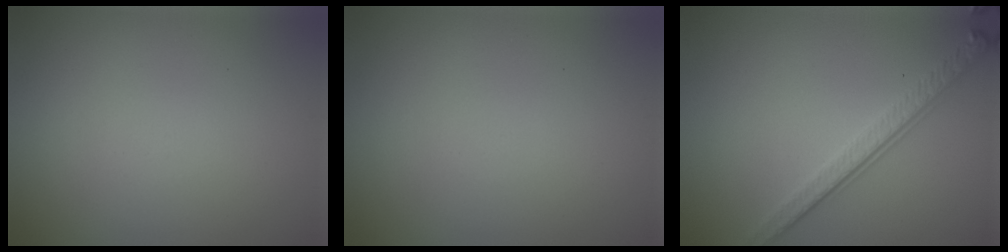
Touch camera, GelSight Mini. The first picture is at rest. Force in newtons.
{"total": 0.0}
{"total": 3.9, "press": 2.7, "slide": 2.8}